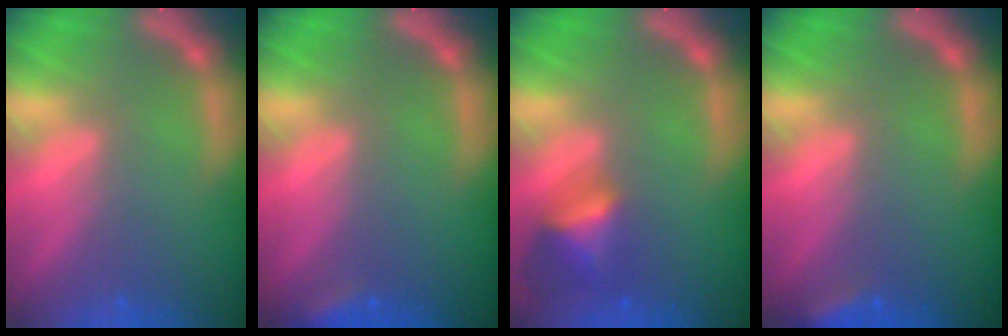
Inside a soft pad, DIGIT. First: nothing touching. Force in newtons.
{"total": 1.9}
{"total": 4.0}
{"total": 2.4}